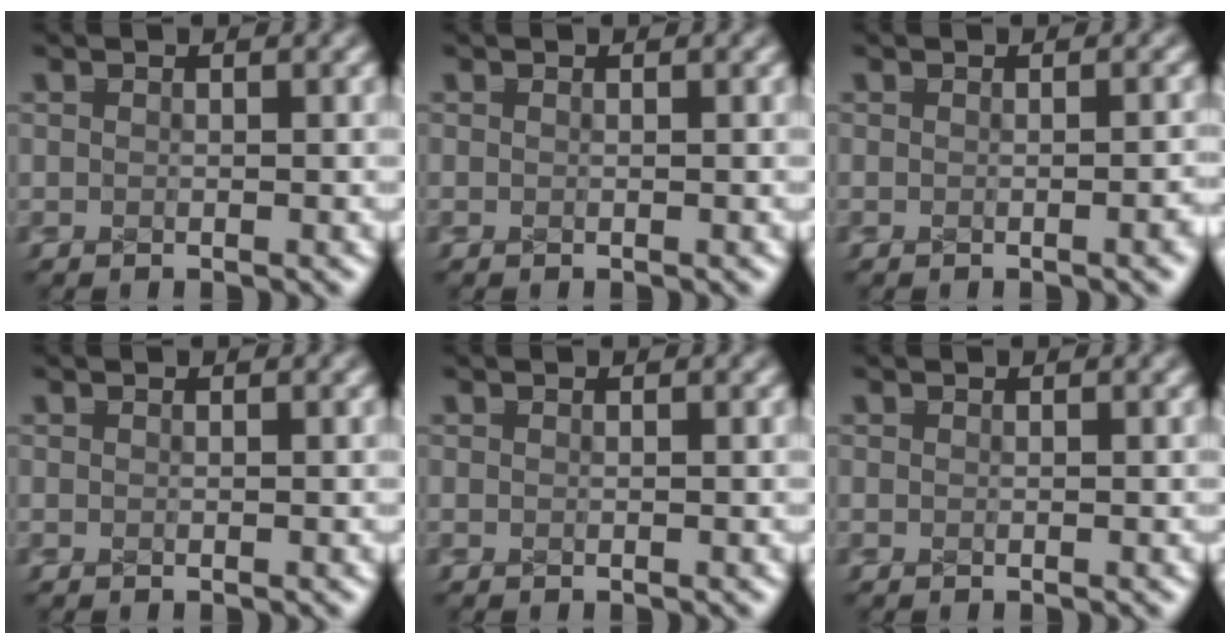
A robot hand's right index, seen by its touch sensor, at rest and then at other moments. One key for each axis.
{"total": 0.0}
{"total": 0.6, "fx": -0.4, "fy": -0.3, "fz": 0.3, "tx": -0.003, "ty": 0.006, "tz": -0.007}
{"total": 0.0}
{"total": 0.0}
{"total": 0.0}